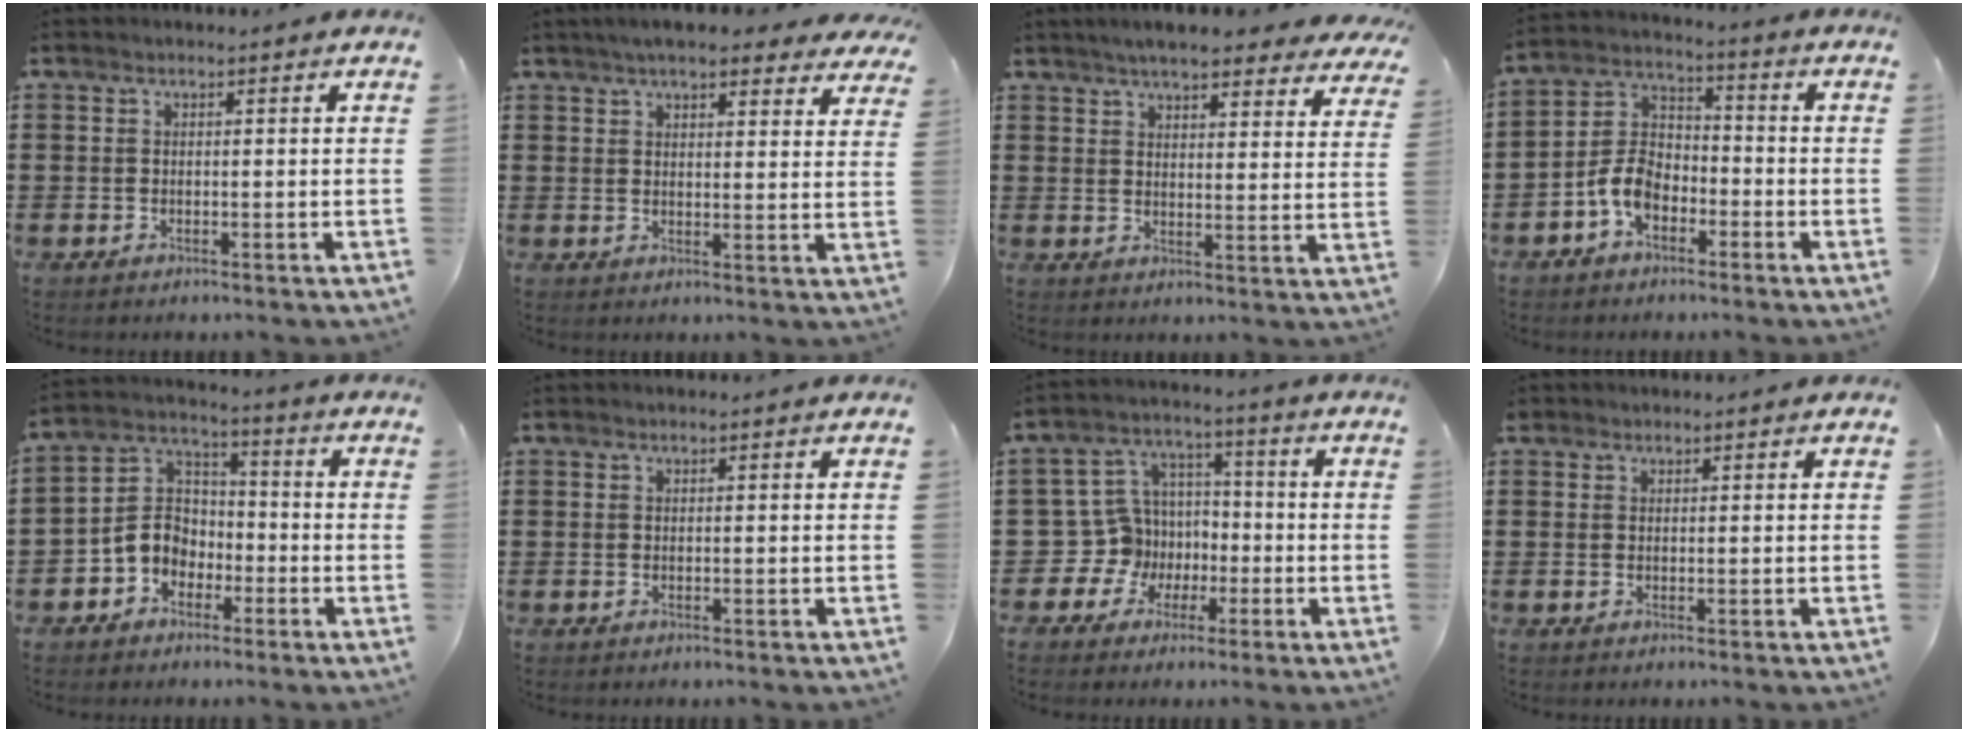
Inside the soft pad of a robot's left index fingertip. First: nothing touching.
{"total": 5.7, "force": [4.9, 1.1, 2.6], "torque": [-0.058, -0.007, 0.089]}
{"total": 5.7, "force": [5.2, 0.4, 2.2], "torque": [-0.053, -0.016, 0.092]}
{"total": 6.8, "force": [-3.7, 4.2, 3.9], "torque": [-0.107, 0.009, -0.080]}
{"total": 6.1, "force": [-2.8, 5.0, 2.3], "torque": [-0.074, 0.007, -0.062]}
{"total": 0.0}
{"total": 9.0, "force": [-2.4, 8.5, 1.6], "torque": [-0.092, 0.007, -0.046]}
{"total": 0.6, "force": [0.3, 0.4, 0.1], "torque": [-0.004, 0.003, 0.006]}